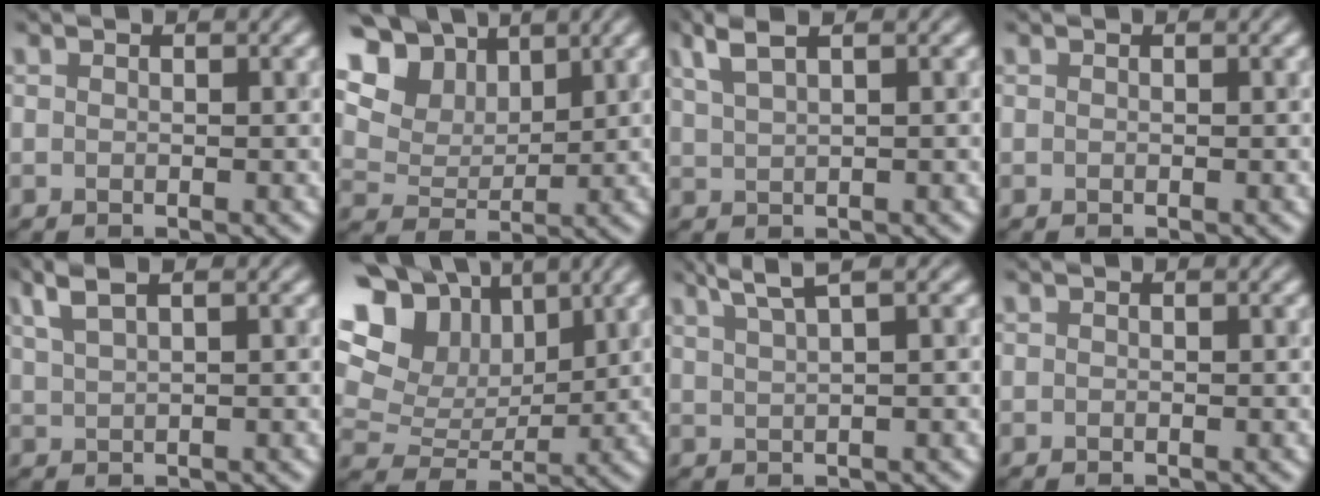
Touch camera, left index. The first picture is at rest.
{"total": 9.6, "force": [6.5, 5.7, 4.3], "torque": [-0.110, 0.011, 0.112]}
{"total": 2.7, "force": [2.0, 0.5, 1.8], "torque": [-0.028, 0.012, 0.039]}
{"total": 0.0}
{"total": 2.6, "force": [1.9, 0.5, 1.7], "torque": [-0.029, 0.012, 0.039]}
{"total": 14.3, "force": [6.4, 10.4, 7.3], "torque": [-0.173, 0.040, 0.111]}
{"total": 3.1, "force": [2.4, 0.2, 1.9], "torque": [-0.023, 0.012, 0.041]}
{"total": 0.0}